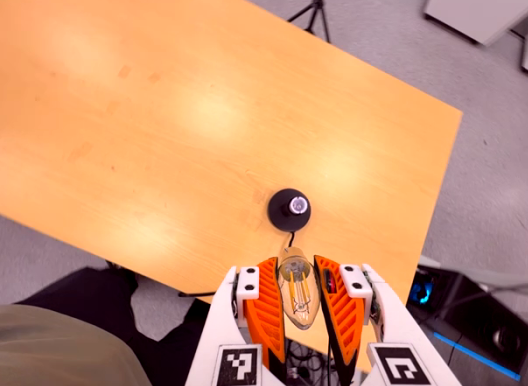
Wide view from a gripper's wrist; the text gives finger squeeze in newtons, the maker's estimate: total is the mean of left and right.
{"total": 19.8, "left": 21.0, "right": 18.7}